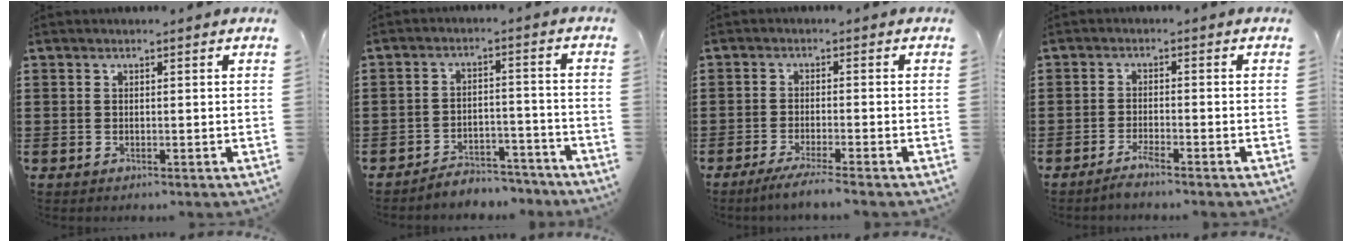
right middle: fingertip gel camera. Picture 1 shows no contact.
{"total": 4.5, "force": [-4.4, 0.7, 0.2], "torque": [-0.007, 0.010, -0.094]}
{"total": 2.9, "force": [-2.5, -0.3, 1.4], "torque": [-0.030, -0.004, -0.051]}
{"total": 2.1, "force": [-1.8, -0.3, 0.9], "torque": [-0.025, -0.004, -0.036]}